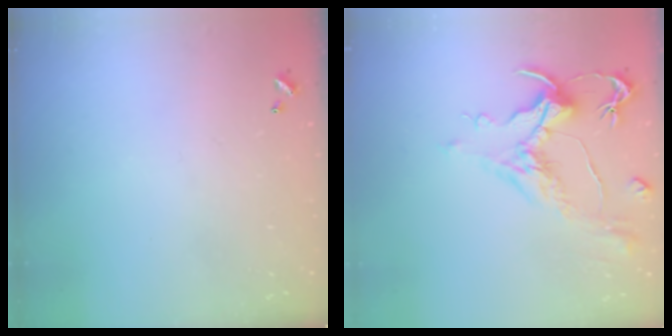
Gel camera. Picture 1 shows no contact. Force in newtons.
{"total": 1.6, "press": 0.8, "slide": 1.5}